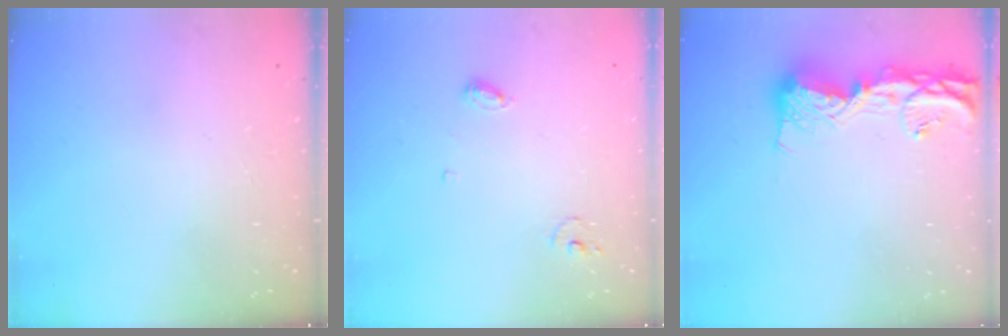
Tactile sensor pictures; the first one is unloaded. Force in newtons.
{"total": 4.7, "press": 4.7, "slide": 0.5}
{"total": 14.4, "press": 14.3, "slide": 1.5}